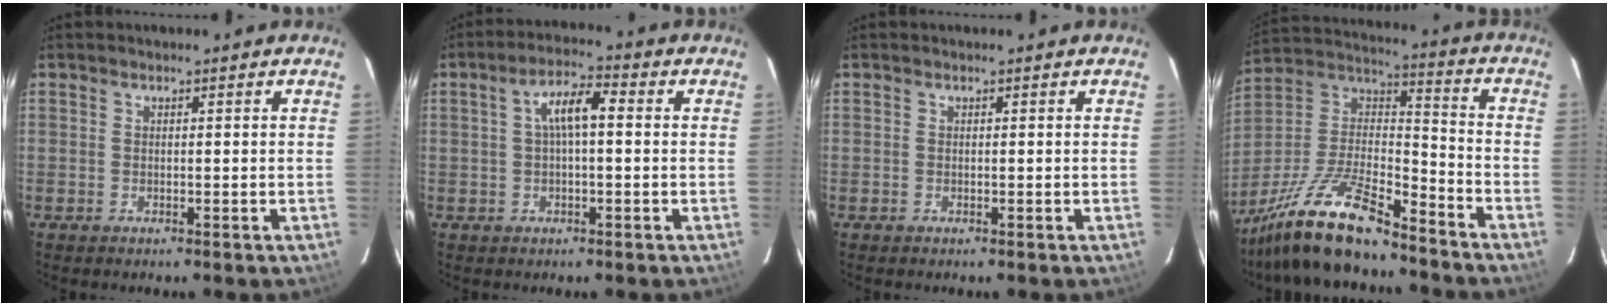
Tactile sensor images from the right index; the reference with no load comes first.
{"total": 5.7, "force": [0.5, 1.8, 5.4], "torque": [-0.104, 0.018, 0.011]}
{"total": 0.0}
{"total": 19.6, "force": [-15.1, 4.6, 11.7], "torque": [-0.250, -0.010, -0.274]}